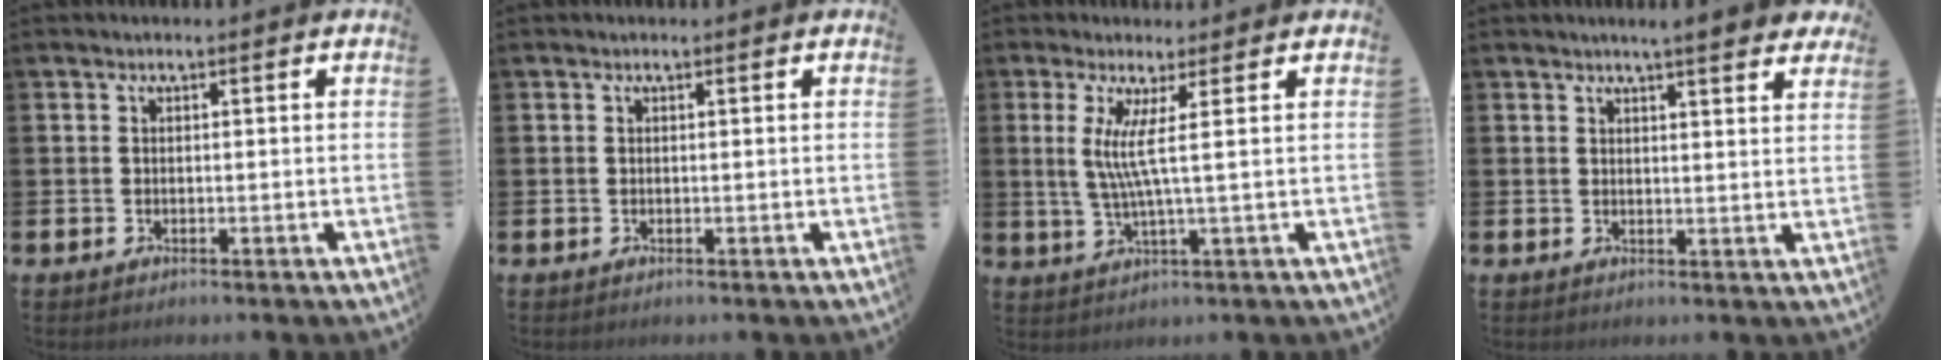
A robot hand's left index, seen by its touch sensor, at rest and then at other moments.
{"total": 0.0}
{"total": 5.2, "force": [1.3, -0.7, 5.0], "torque": [-0.104, -0.013, 0.023]}
{"total": 4.1, "force": [3.9, -0.1, 1.4], "torque": [-0.014, -0.022, 0.065]}